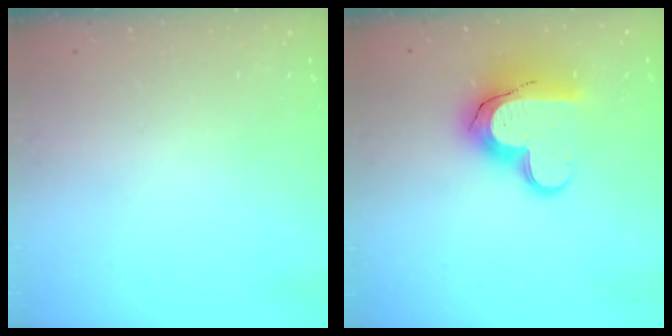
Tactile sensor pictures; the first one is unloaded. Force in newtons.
{"total": 15.2, "press": 15.1, "slide": 1.1}